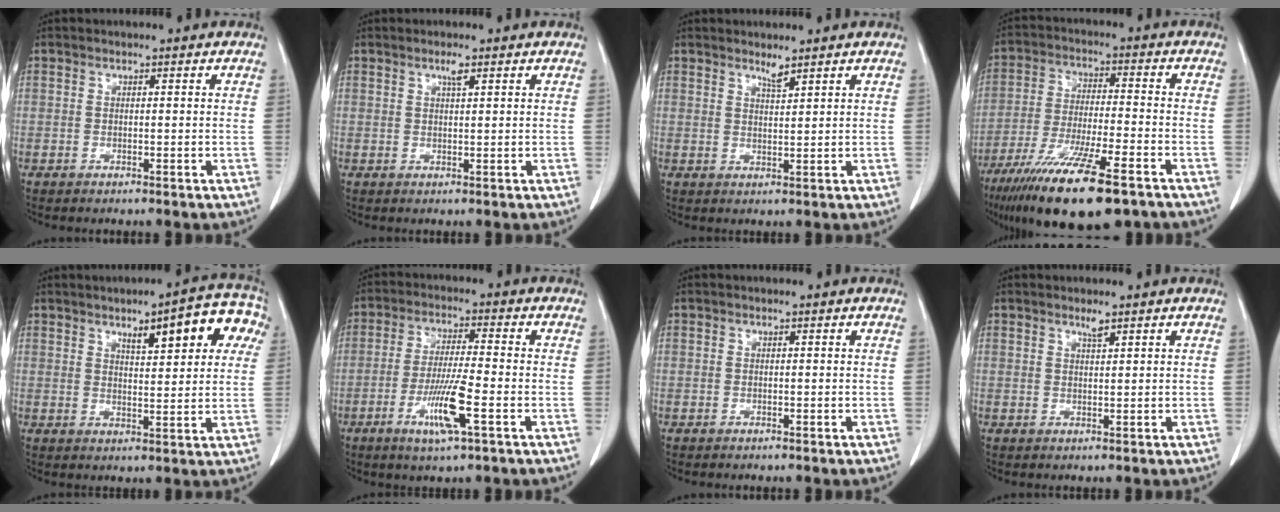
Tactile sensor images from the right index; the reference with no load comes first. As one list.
[{"total": 1.4, "force": [0.9, 0.1, 1.1], "torque": [-0.021, 0.000, 0.016]}, {"total": 1.7, "force": [1.5, -0.1, 0.8], "torque": [-0.013, -0.007, 0.030]}, {"total": 18.0, "force": [-12.2, 2.5, 13.0], "torque": [-0.222, -0.047, -0.208]}, {"total": 11.2, "force": [5.0, 3.0, 9.5], "torque": [-0.114, 0.023, 0.063]}, {"total": 8.6, "force": [-3.4, 0.1, 7.9], "torque": [-0.157, -0.013, -0.060]}, {"total": 0.0}, {"total": 1.3, "force": [1.0, 0.0, 0.8], "torque": [-0.015, -0.002, 0.020]}]